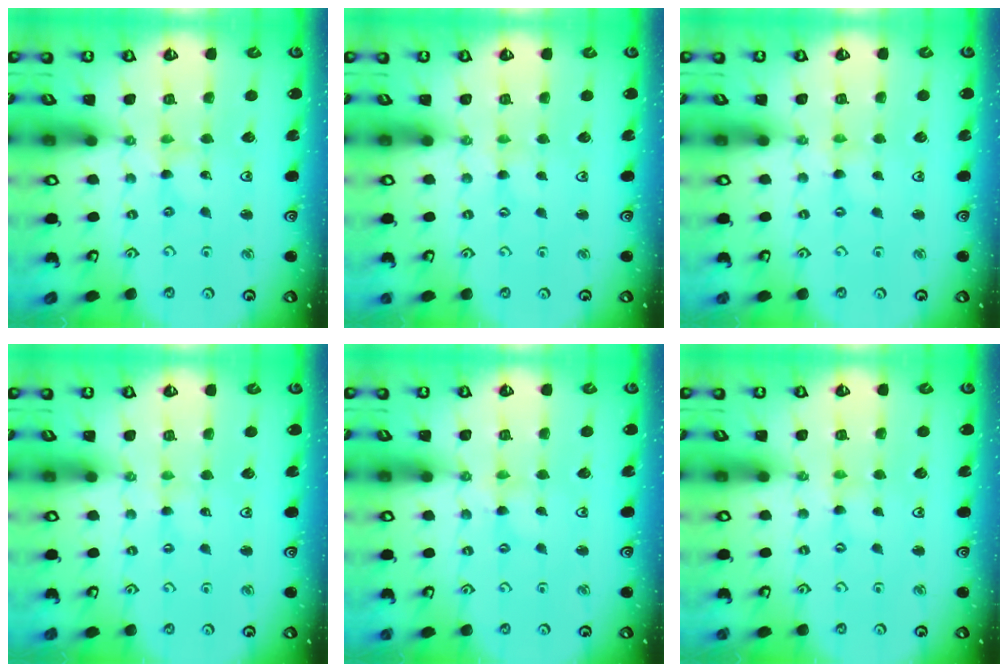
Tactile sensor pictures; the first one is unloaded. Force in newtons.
{"total": 0.5, "press": 0.5, "slide": 0.1}
{"total": 1.3, "press": 1.3, "slide": 0.2}
{"total": 0.5, "press": 0.5, "slide": 0.1}
{"total": 0.0}
{"total": 0.0}